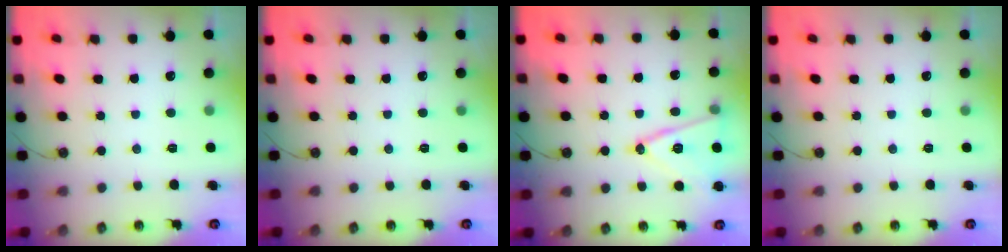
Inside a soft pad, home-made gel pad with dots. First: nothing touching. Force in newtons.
{"total": 0.0}
{"total": 14.9, "press": 14.6, "slide": 3.3}
{"total": 0.0}